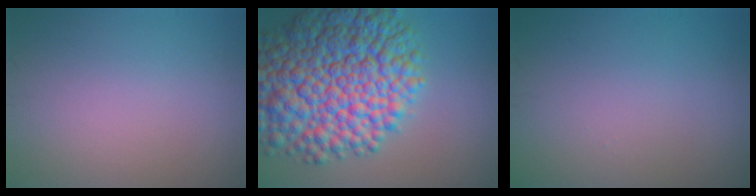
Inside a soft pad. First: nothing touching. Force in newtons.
{"total": 14.1, "press": 14.1, "slide": 0.3}
{"total": 0.0}